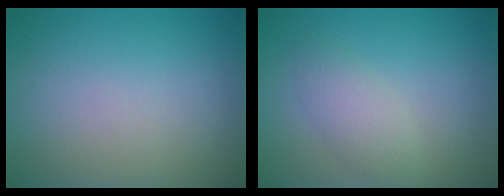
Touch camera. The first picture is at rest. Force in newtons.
{"total": 2.4, "press": 2.4, "slide": 0.0}